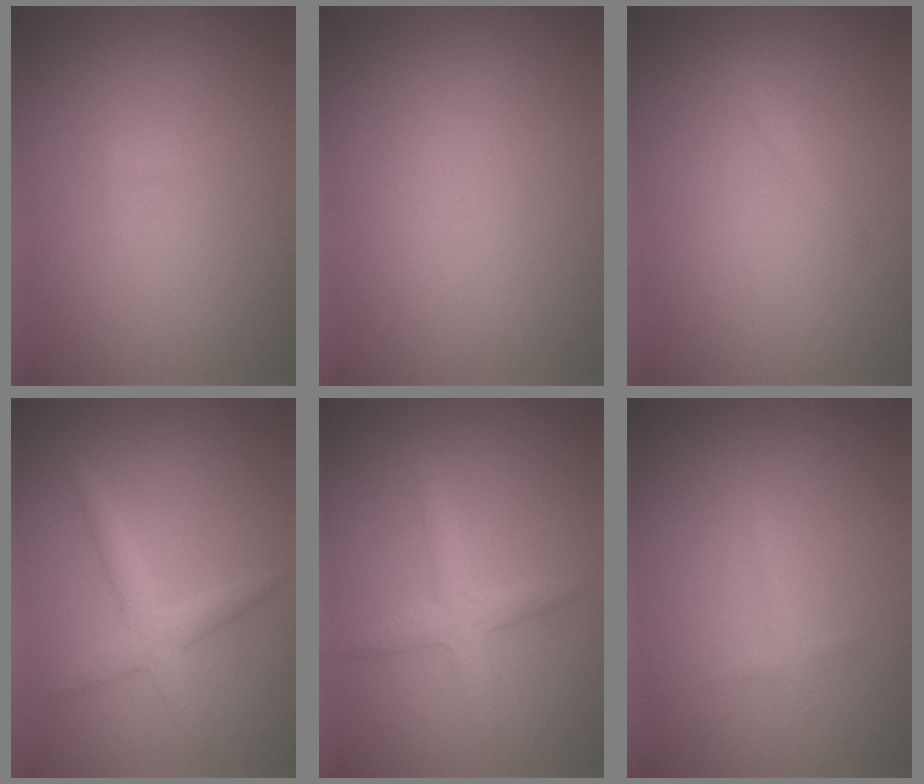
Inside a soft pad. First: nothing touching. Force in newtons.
{"total": 0.0}
{"total": 0.8, "press": 0.8, "slide": 0.1}
{"total": 2.6, "press": 2.6, "slide": 0.2}
{"total": 2.5, "press": 2.5, "slide": 0.1}
{"total": 0.8, "press": 0.8, "slide": 0.0}